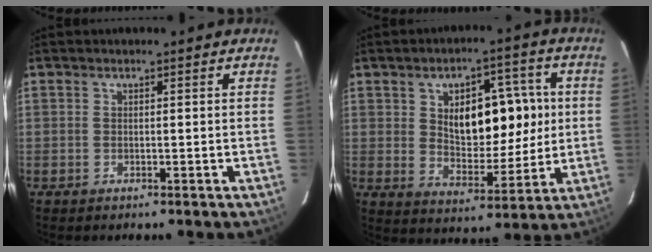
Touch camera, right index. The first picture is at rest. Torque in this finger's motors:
{"motor_torque": [1.02, 0.07, 0.51, 0.13]}